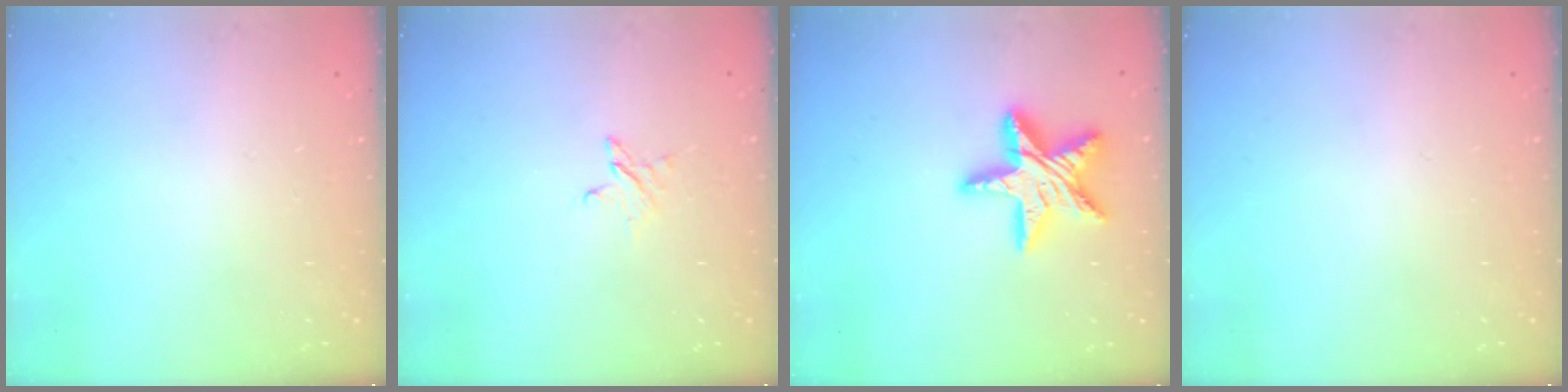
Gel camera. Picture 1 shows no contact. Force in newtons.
{"total": 2.7, "press": 2.7, "slide": 0.3}
{"total": 17.5, "press": 17.4, "slide": 1.4}
{"total": 0.0}